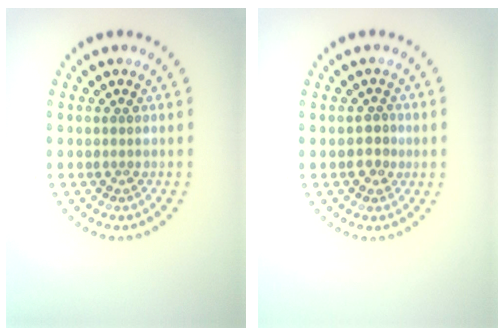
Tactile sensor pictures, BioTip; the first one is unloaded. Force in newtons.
{"total": 1.7, "press": 1.6, "slide": 0.5}